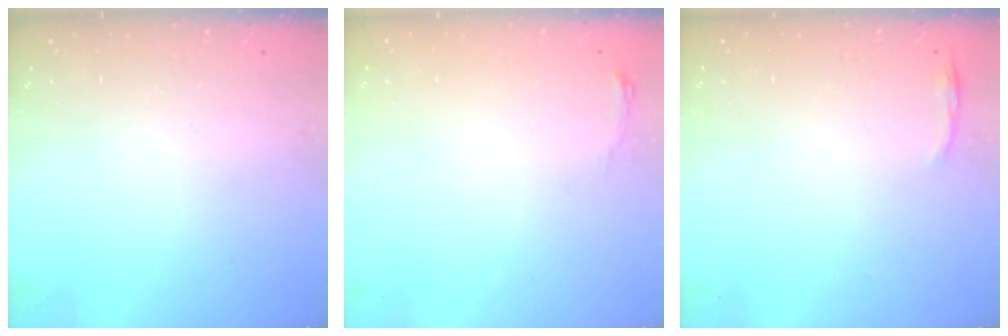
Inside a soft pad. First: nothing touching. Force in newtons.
{"total": 3.4, "press": 3.4, "slide": 0.5}
{"total": 3.6, "press": 3.5, "slide": 0.7}